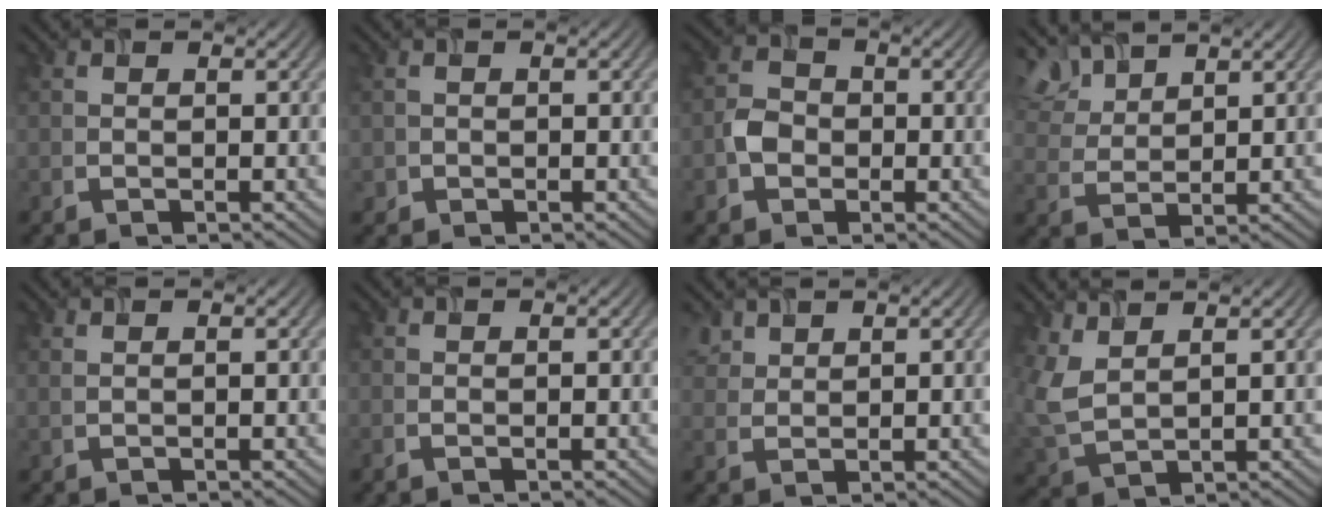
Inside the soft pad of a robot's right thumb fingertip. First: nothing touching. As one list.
[{"total": 1.1, "force": [-0.2, 1.1, 0.0], "torque": [0.004, -0.006, -0.006]}, {"total": 3.2, "force": [-1.1, 2.7, 1.4], "torque": [-0.032, 0.002, -0.027]}, {"total": 6.6, "force": [5.1, 2.7, 3.2], "torque": [-0.084, 0.013, 0.107]}, {"total": 0.6, "force": [0.4, 0.1, 0.4], "torque": [-0.013, 0.003, 0.008]}, {"total": 0.0}, {"total": 3.0, "force": [2.2, 1.5, 1.2], "torque": [-0.034, 0.005, 0.053]}, {"total": 5.5, "force": [3.0, 2.6, 3.8], "torque": [-0.117, 0.001, 0.064]}]